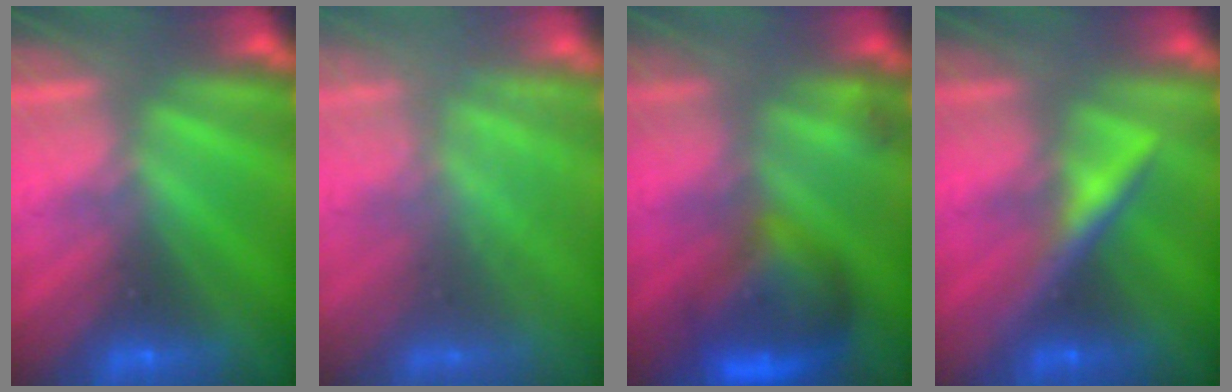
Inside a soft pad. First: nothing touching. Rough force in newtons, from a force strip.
{"total": 2.9}
{"total": 9.4}
{"total": 3.4}